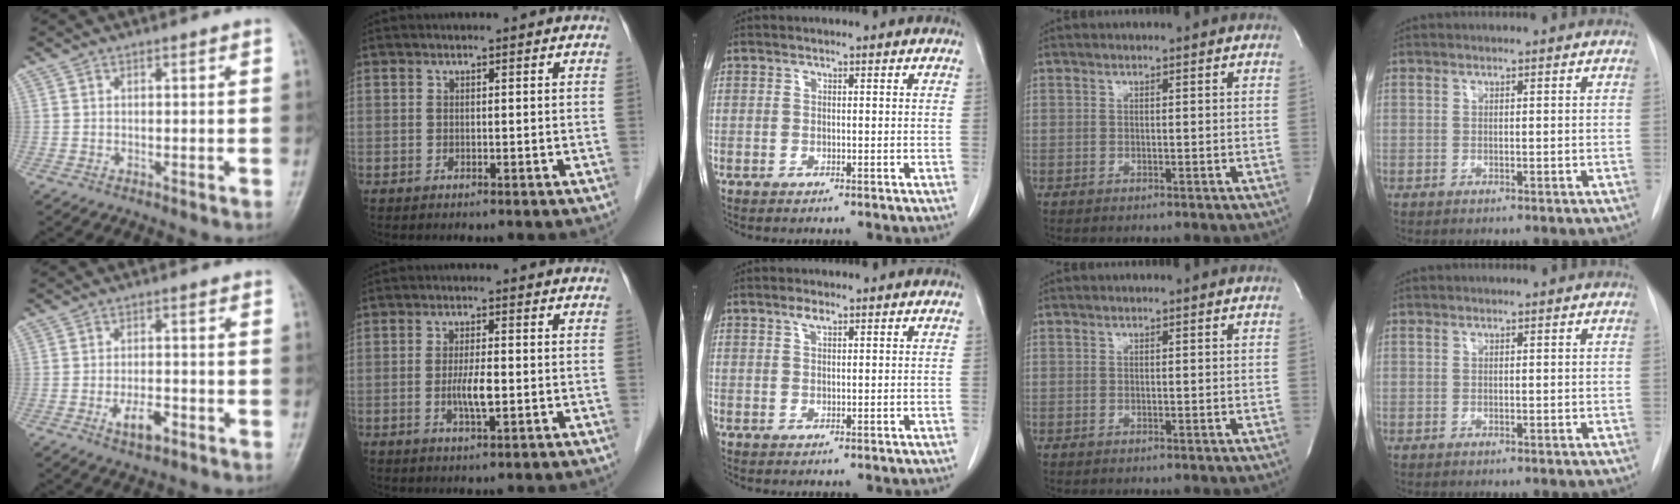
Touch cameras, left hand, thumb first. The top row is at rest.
{"thumb": {"total": 4.8, "force": [-2.4, 2.2, 3.6], "torque": [-0.058, 0.007, -0.036]}, "index": {"total": 3.8, "force": [-0.8, 0.6, 3.7], "torque": [-0.075, -0.006, -0.014]}, "middle": {"total": 1.4, "force": [0.9, 0.4, 0.9], "torque": [-0.022, 0.000, 0.018]}}